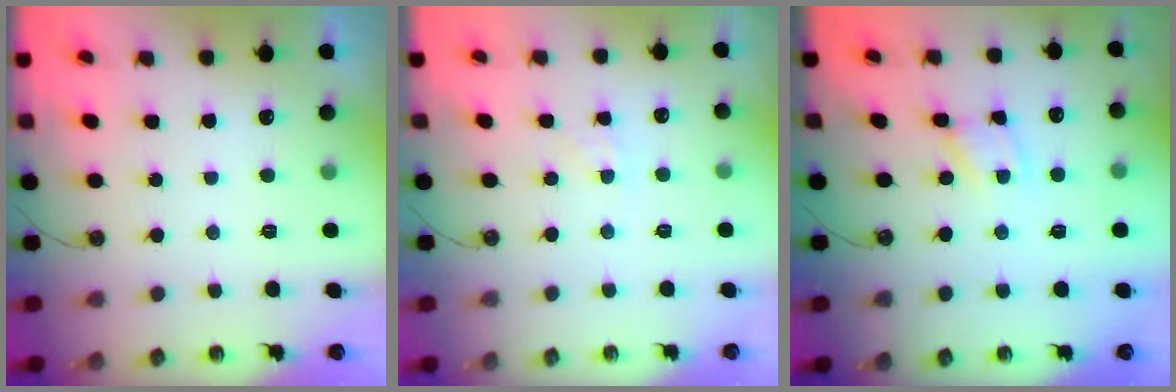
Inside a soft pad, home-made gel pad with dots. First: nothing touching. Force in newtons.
{"total": 2.4, "press": 2.4, "slide": 0.4}
{"total": 2.4, "press": 2.4, "slide": 0.1}